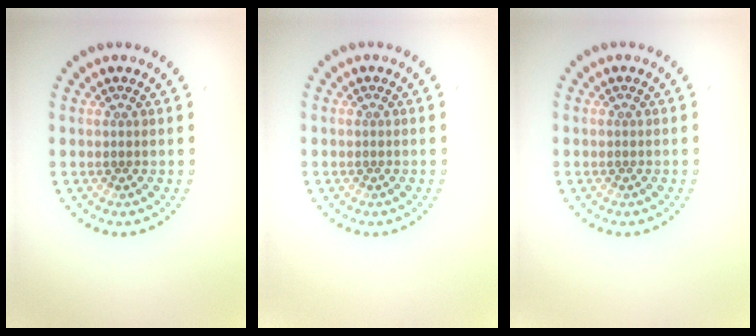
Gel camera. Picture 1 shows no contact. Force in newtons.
{"total": 0.0}
{"total": 0.0}